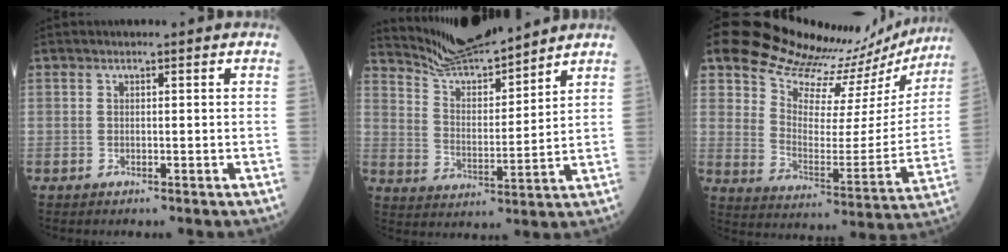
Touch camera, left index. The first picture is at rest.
{"total": 10.2, "force": [9.9, 0.4, 2.2], "torque": [-0.054, 0.003, 0.192]}
{"total": 23.1, "force": [21.9, 5.4, 5.1], "torque": [-0.079, -0.069, 0.292]}